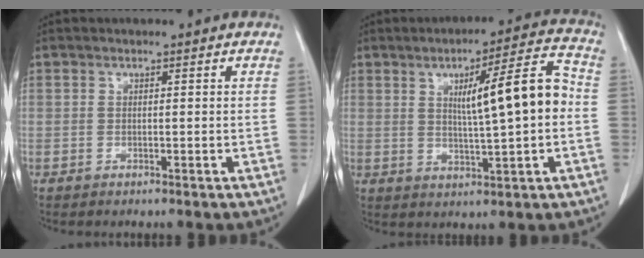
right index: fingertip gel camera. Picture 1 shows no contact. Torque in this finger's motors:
{"motor_torque": [0.40, 0.11, 0.29, 0.08]}